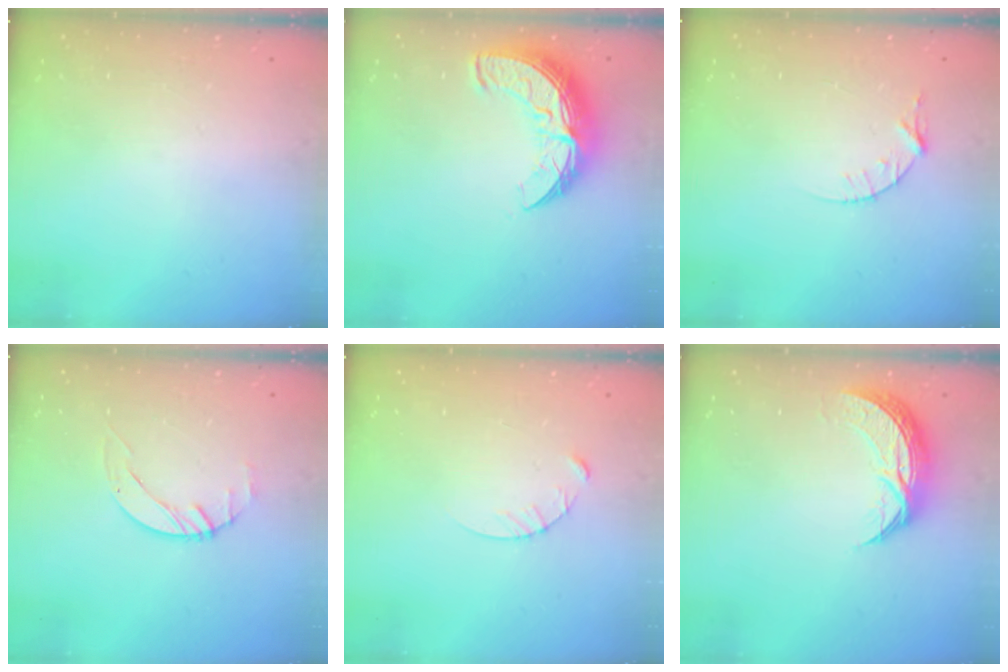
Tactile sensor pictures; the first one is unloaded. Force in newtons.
{"total": 11.3, "press": 11.3, "slide": 0.8}
{"total": 4.3, "press": 4.3, "slide": 0.5}
{"total": 1.4, "press": 1.4, "slide": 0.2}
{"total": 3.4, "press": 3.4, "slide": 0.4}
{"total": 10.1, "press": 10.1, "slide": 0.3}